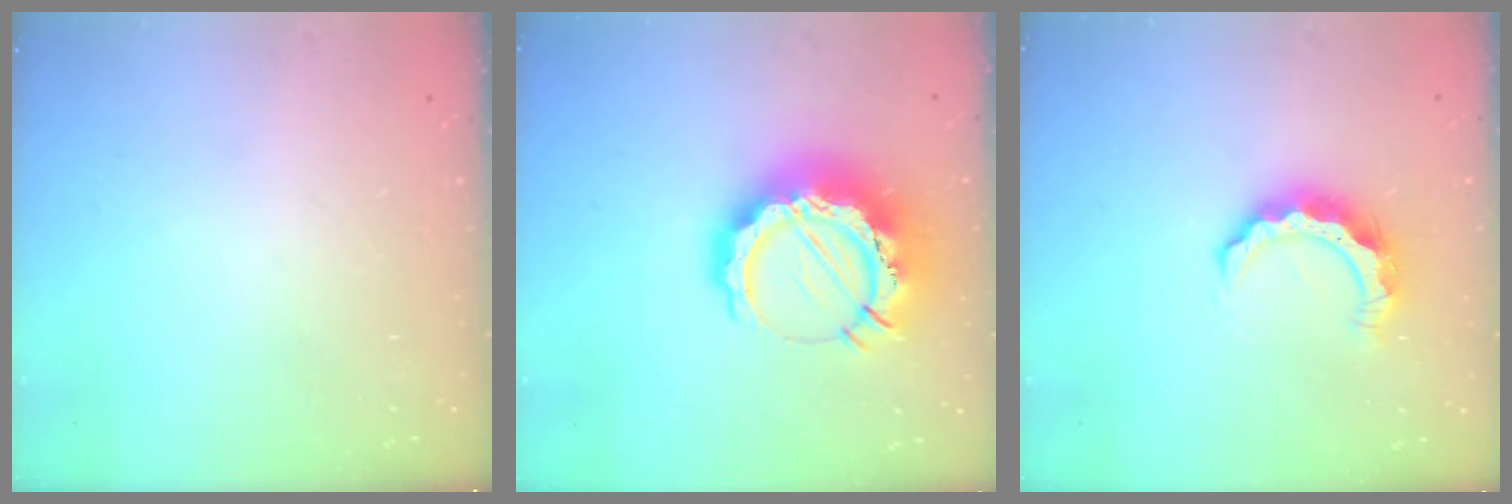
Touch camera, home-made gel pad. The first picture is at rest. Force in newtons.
{"total": 17.9, "press": 17.8, "slide": 2.2}
{"total": 8.5, "press": 8.5, "slide": 0.6}